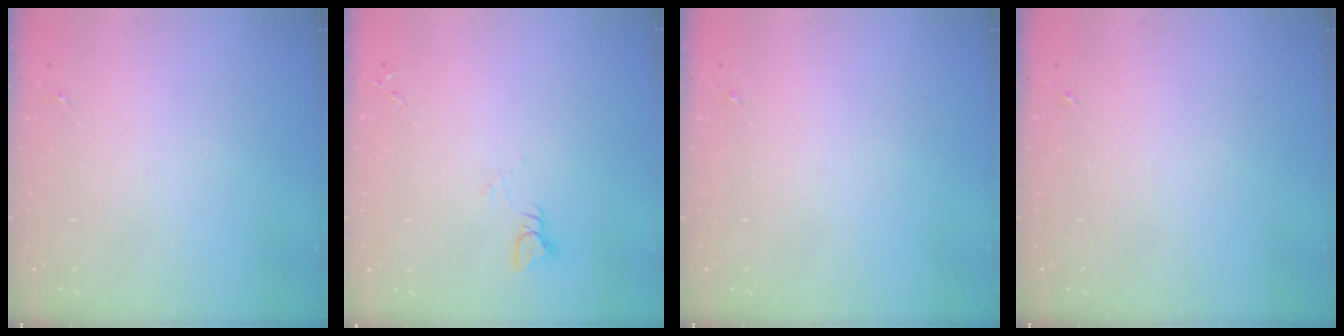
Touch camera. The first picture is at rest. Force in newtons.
{"total": 3.5, "press": 3.5, "slide": 0.3}
{"total": 0.0}
{"total": 0.0}